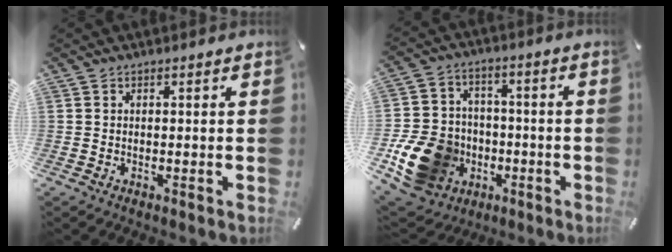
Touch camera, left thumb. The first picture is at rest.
{"total": 16.6, "force": [-5.3, 13.8, 7.7], "torque": [-0.150, 0.032, -0.084]}